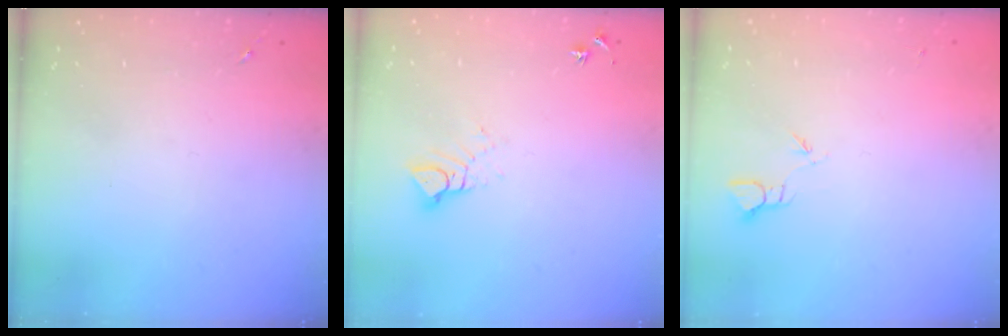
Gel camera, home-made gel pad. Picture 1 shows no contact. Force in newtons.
{"total": 6.3, "press": 6.3, "slide": 0.1}
{"total": 2.4, "press": 2.4, "slide": 0.2}